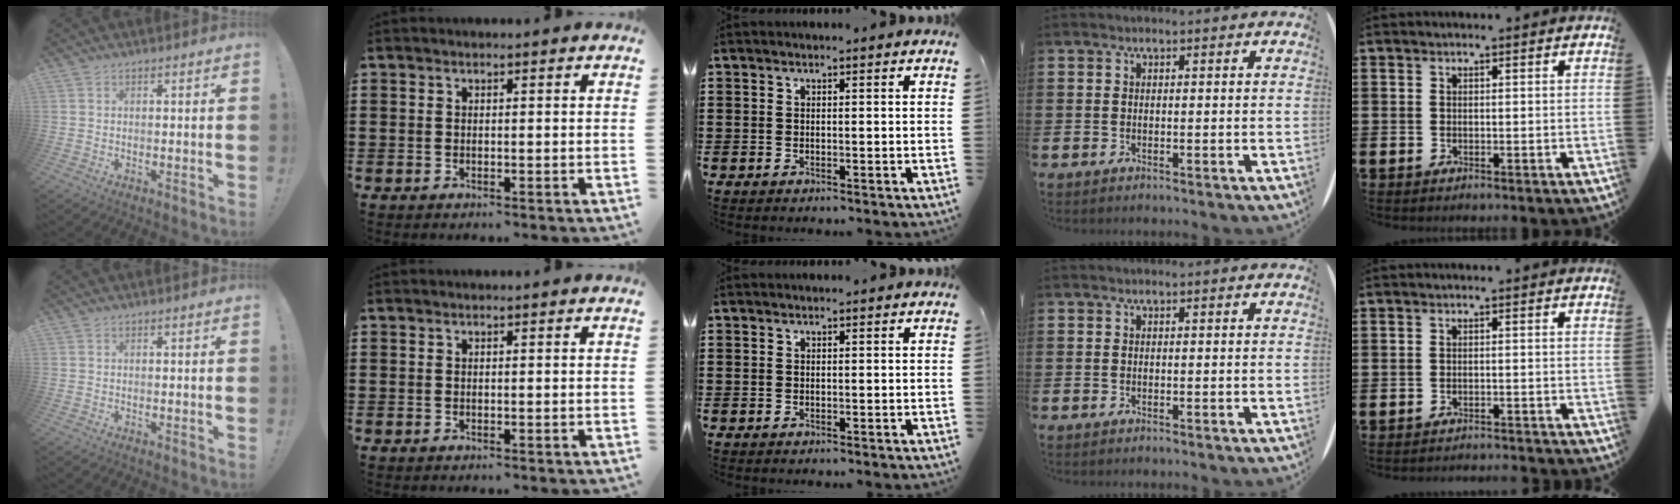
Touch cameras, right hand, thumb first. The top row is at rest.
{"little": {"total": 1.2, "force": [-1.2, -0.2, -0.1], "torque": [-0.001, 0.003, -0.026]}}